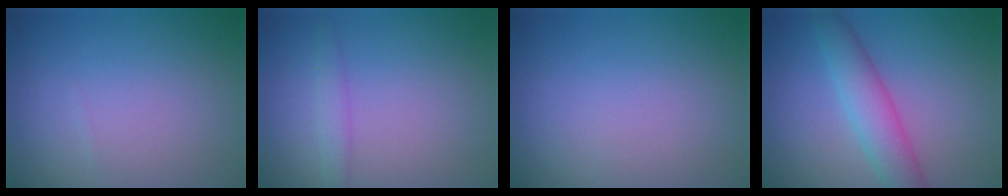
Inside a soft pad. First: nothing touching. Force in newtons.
{"total": 1.5, "press": 1.5, "slide": 0.1}
{"total": 0.0}
{"total": 4.4, "press": 4.4, "slide": 0.2}